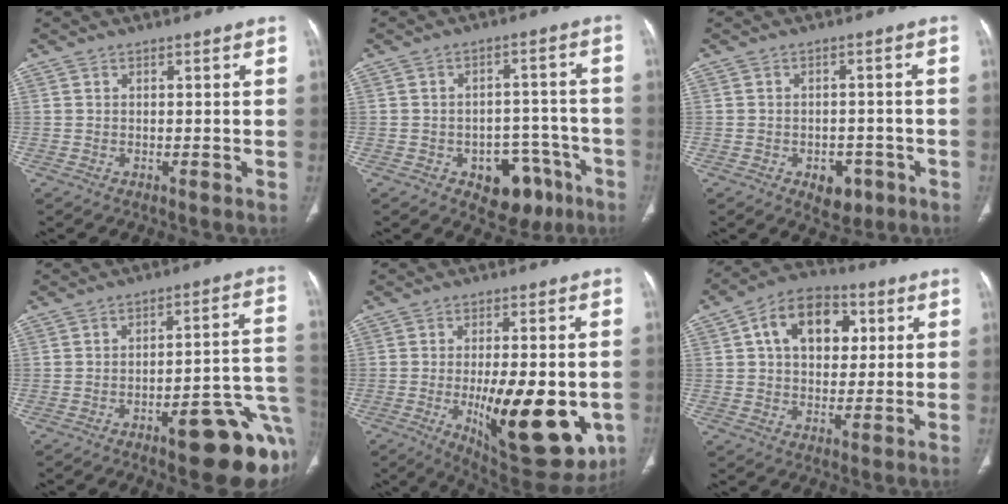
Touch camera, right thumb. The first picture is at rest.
{"total": 10.6, "force": [-5.5, 7.1, 5.7], "torque": [-0.036, 0.046, -0.064]}
{"total": 6.1, "force": [-3.1, 4.3, 3.1], "torque": [-0.013, 0.024, -0.035]}
{"total": 17.7, "force": [-7.6, 4.8, 15.2], "torque": [-0.120, 0.052, -0.089]}
{"total": 22.2, "force": [-5.1, 8.7, 19.8], "torque": [-0.244, -0.022, -0.049]}
{"total": 14.1, "force": [3.9, 9.6, 9.6], "torque": [-0.117, 0.007, 0.057]}